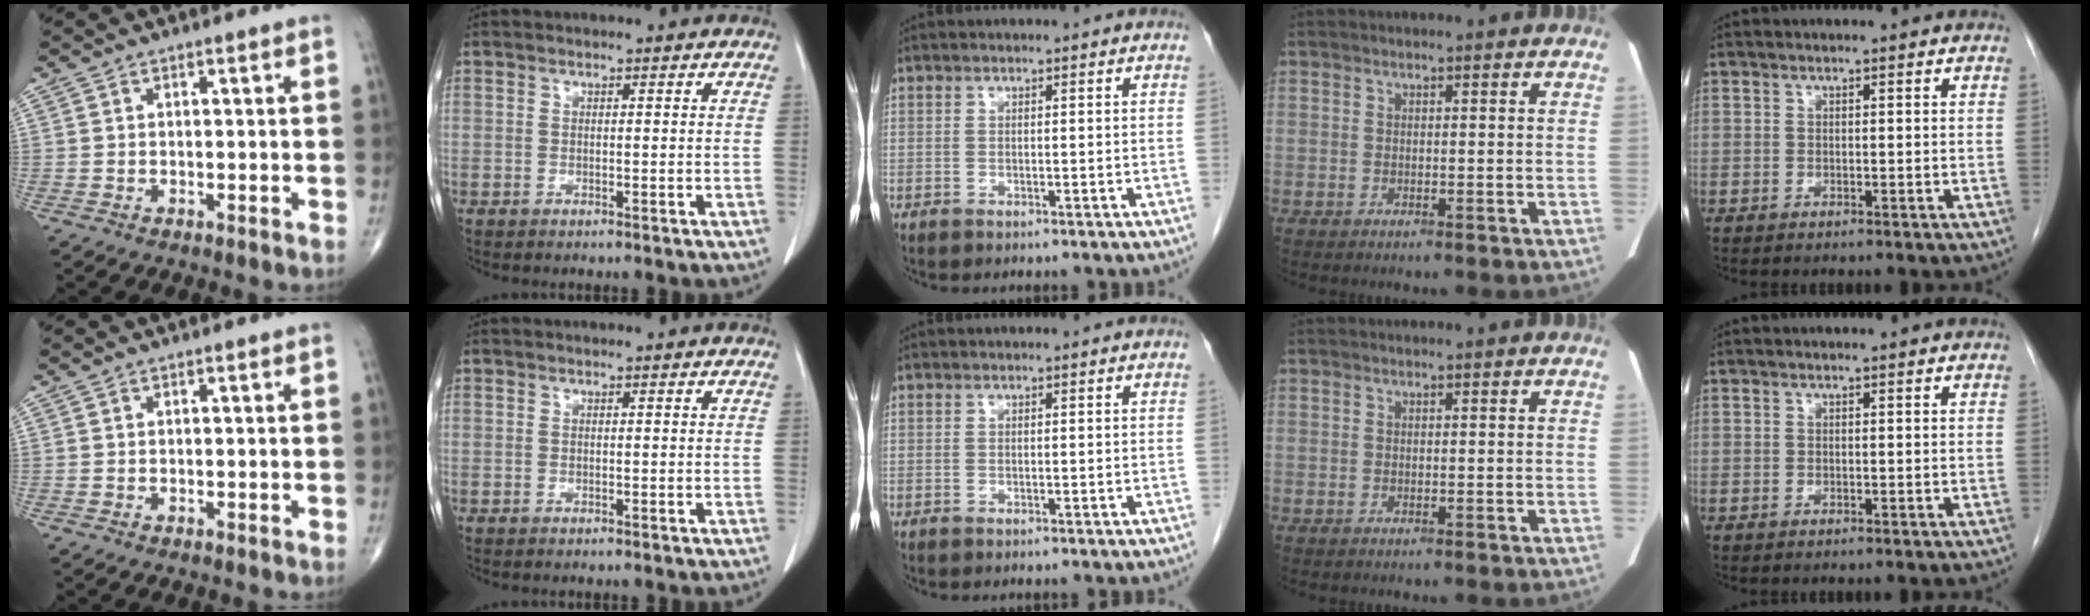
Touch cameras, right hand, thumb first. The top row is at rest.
{}